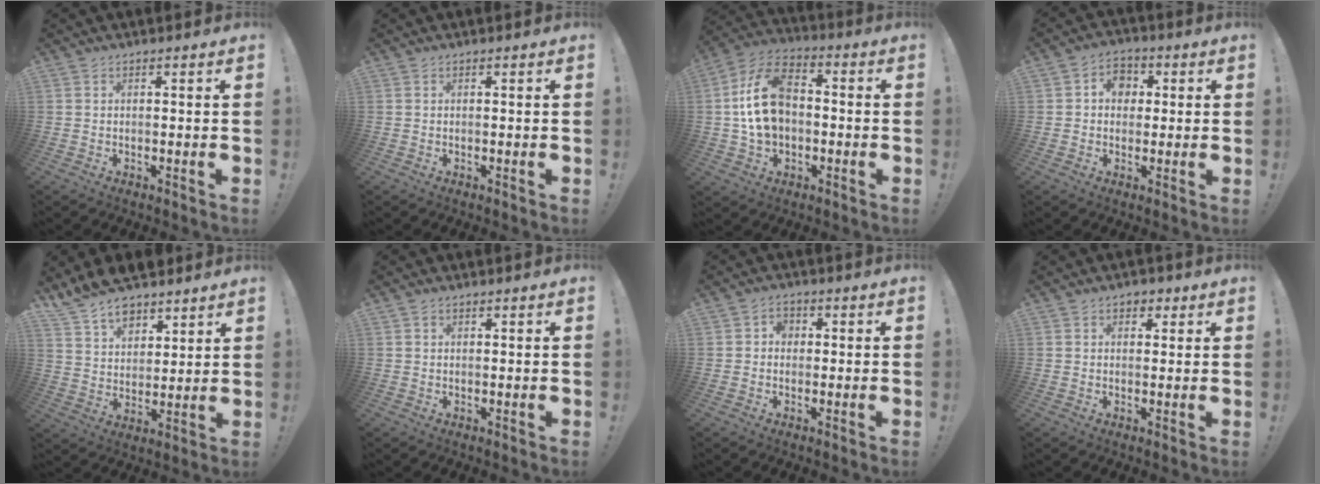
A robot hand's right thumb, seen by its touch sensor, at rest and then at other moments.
{"total": 0.0}
{"total": 15.9, "force": [0.0, 11.5, 11.0], "torque": [-0.188, 0.022, 0.001]}
{"total": 6.8, "force": [1.2, 5.9, 3.2], "torque": [-0.044, 0.002, 0.023]}
{"total": 11.1, "force": [8.9, 5.7, 3.3], "torque": [-0.069, -0.065, 0.174]}
{"total": 0.8, "force": [0.6, 0.4, 0.2], "torque": [-0.003, 0.000, 0.011]}
{"total": 3.2, "force": [-0.3, 2.7, 1.8], "torque": [-0.031, 0.008, -0.005]}
{"total": 3.1, "force": [1.2, 2.5, 1.4], "torque": [-0.008, 0.000, 0.018]}